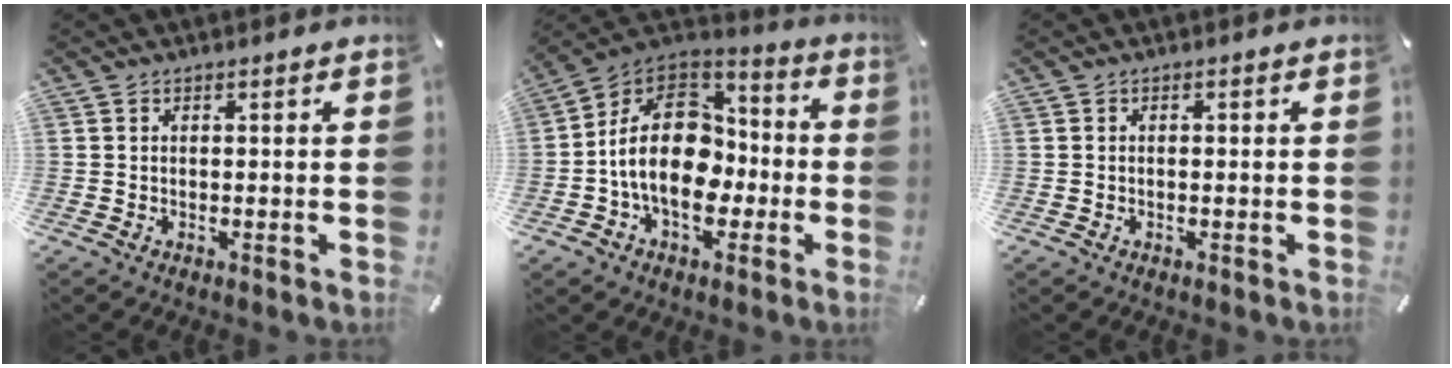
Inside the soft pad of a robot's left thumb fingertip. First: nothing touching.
{"total": 18.9, "force": [-3.1, 13.6, 12.8], "torque": [-0.244, 0.019, -0.053]}
{"total": 0.6, "force": [-0.2, 0.2, 0.5], "torque": [-0.010, -0.002, -0.003]}